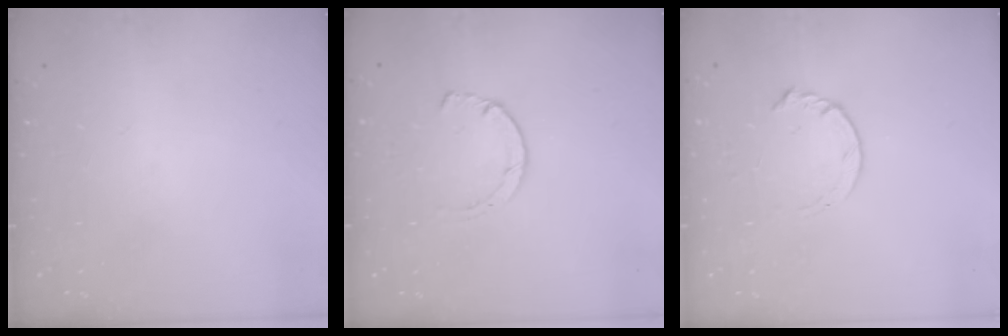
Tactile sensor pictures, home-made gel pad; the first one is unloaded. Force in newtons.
{"total": 1.5, "press": 1.5, "slide": 0.3}
{"total": 4.7, "press": 4.7, "slide": 0.6}